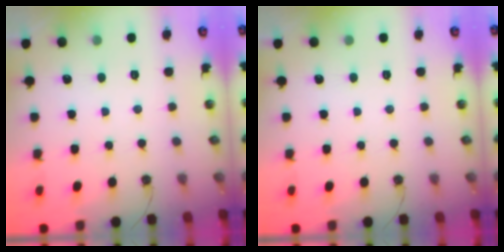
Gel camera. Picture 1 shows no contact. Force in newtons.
{"total": 0.0}